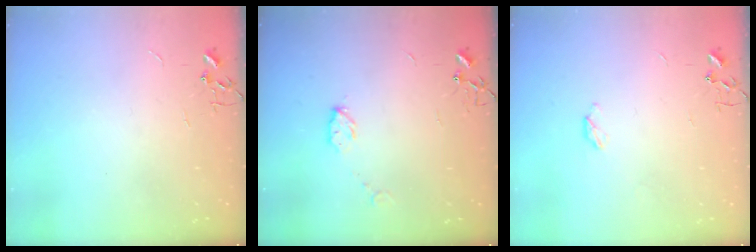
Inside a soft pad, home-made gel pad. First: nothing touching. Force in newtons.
{"total": 5.1, "press": 5.0, "slide": 0.7}
{"total": 2.8, "press": 2.8, "slide": 0.5}